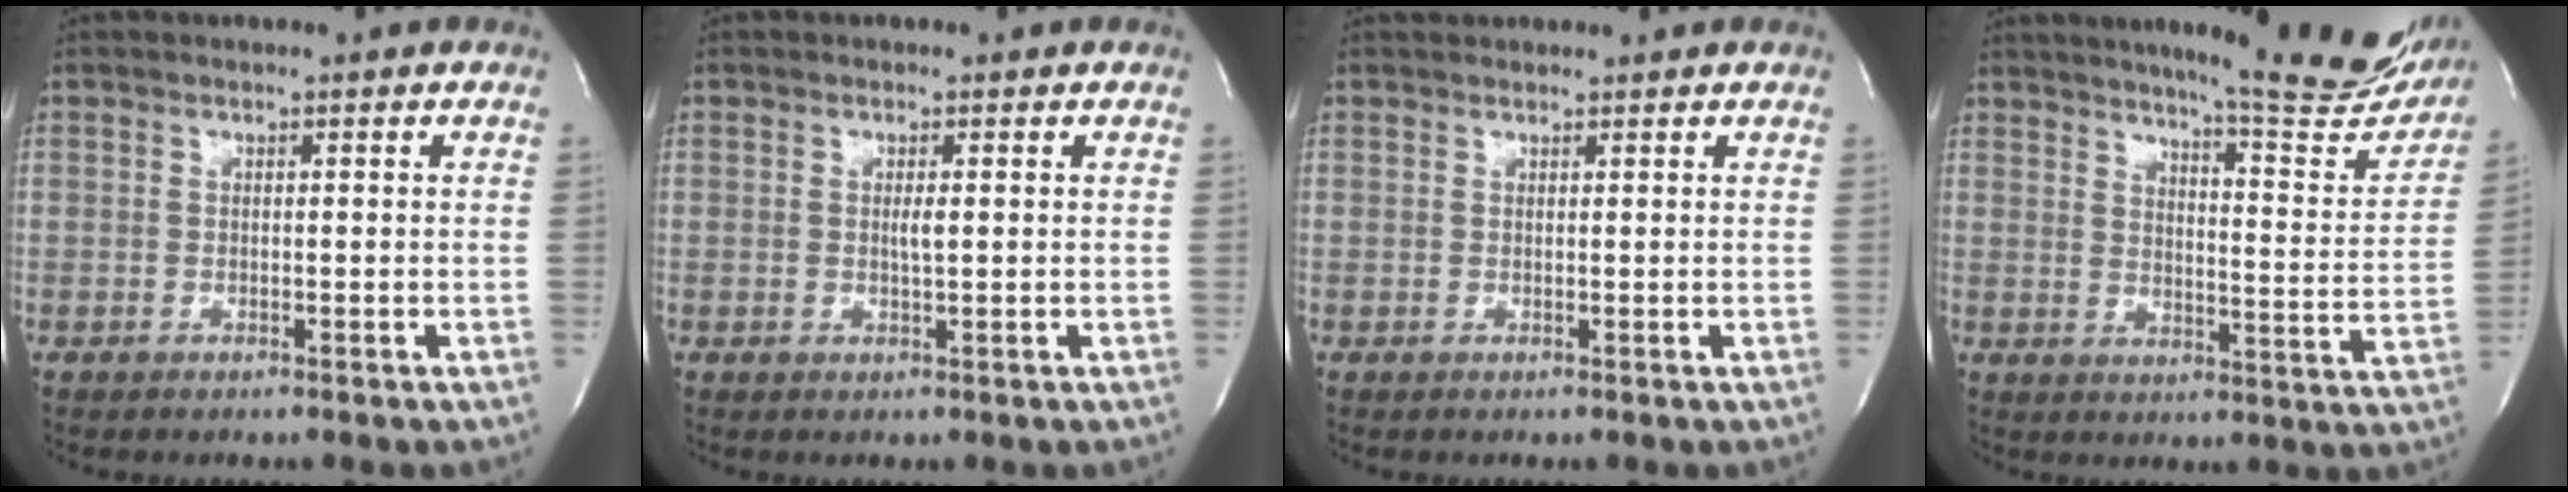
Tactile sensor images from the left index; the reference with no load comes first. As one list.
[{"total": 1.3, "force": [0.1, 0.1, 1.3], "torque": [-0.028, -0.003, 0.001]}, {"total": 2.5, "force": [2.4, 0.5, 0.2], "torque": [-0.005, 0.024, 0.034]}, {"total": 20.2, "force": [17.6, 2.0, 9.6], "torque": [-0.125, -0.066, 0.210]}]